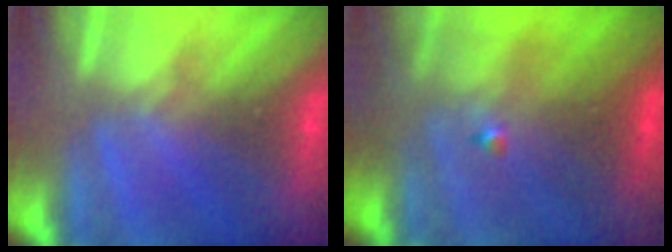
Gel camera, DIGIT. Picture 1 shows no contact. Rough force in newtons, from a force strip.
{"total": 4.3}